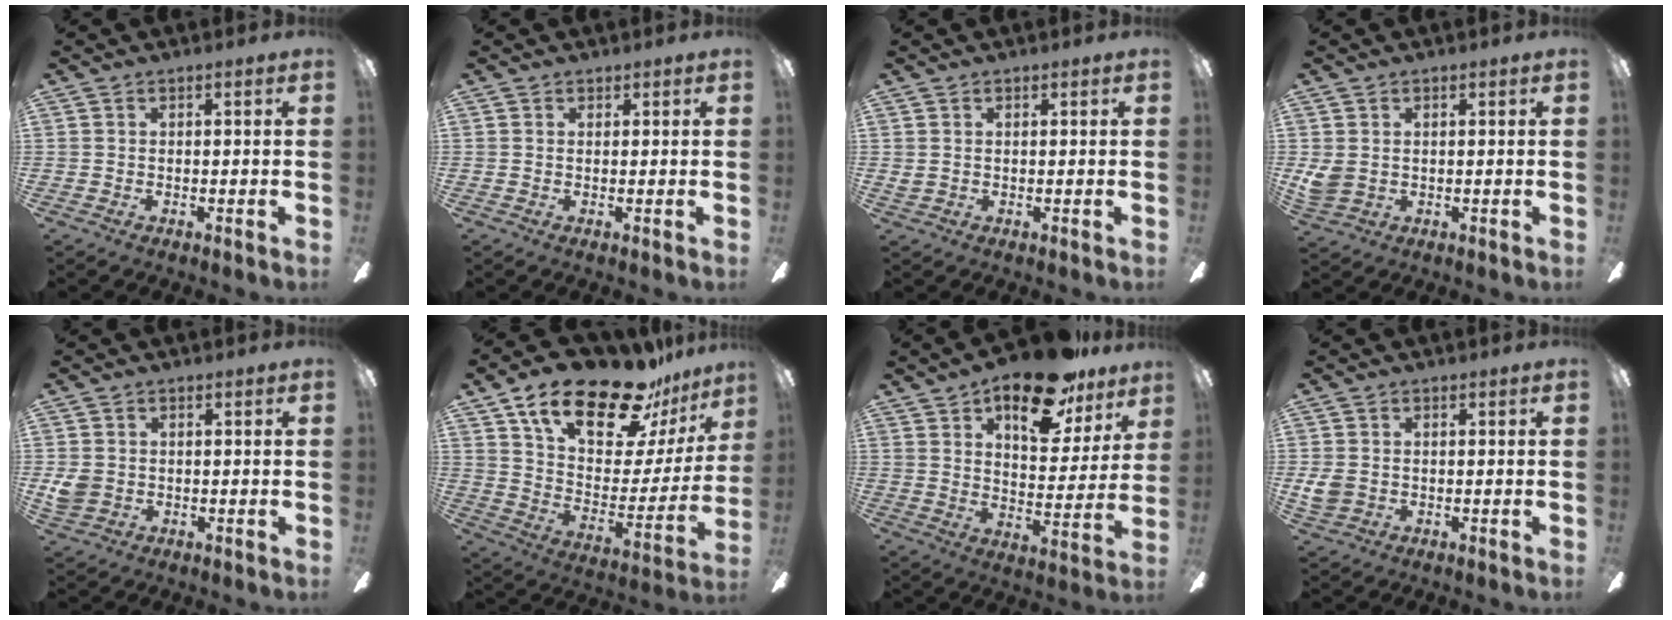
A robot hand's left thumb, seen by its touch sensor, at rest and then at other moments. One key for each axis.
{"total": 0.8, "fx": 0.6, "fy": 0.4, "fz": 0.0, "tx": -0.001, "ty": 0.001, "tz": 0.012}
{"total": 1.1, "fx": 0.6, "fy": 0.8, "fz": 0.3, "tx": -0.007, "ty": 0.004, "tz": 0.010}
{"total": 4.0, "fx": 1.1, "fy": 3.3, "fz": 2.1, "tx": -0.039, "ty": 0.001, "tz": 0.023}
{"total": 4.1, "fx": 0.2, "fy": 3.7, "fz": 1.7, "tx": -0.024, "ty": 0.002, "tz": 0.003}
{"total": 24.8, "fx": 17.3, "fy": 10.1, "fz": 14.6, "tx": -0.239, "ty": -0.101, "tz": 0.296}
{"total": 19.5, "fx": 13.1, "fy": 8.8, "fz": 11.5, "tx": -0.168, "ty": -0.067, "tz": 0.217}
{"total": 4.1, "fx": 0.2, "fy": 3.5, "fz": 2.2, "tx": -0.045, "ty": 0.001, "tz": 0.002}